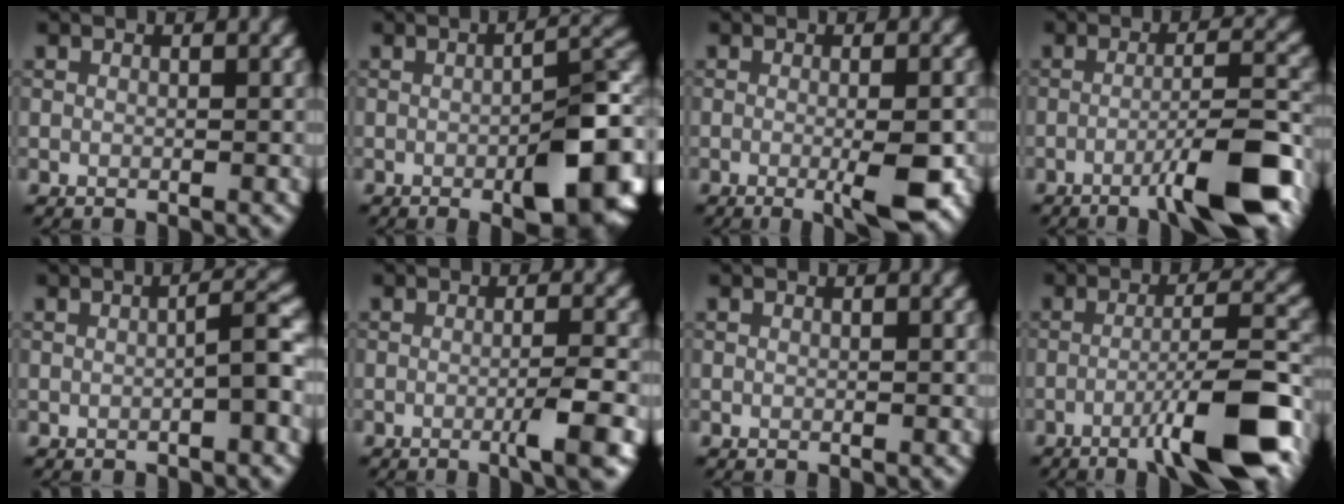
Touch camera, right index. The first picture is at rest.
{"total": 9.0, "force": [-2.8, 2.5, 8.1], "torque": [-0.105, 0.002, -0.043]}
{"total": 4.3, "force": [-1.1, 0.6, 4.1], "torque": [-0.064, -0.006, -0.018]}
{"total": 8.3, "force": [-4.3, 1.1, 7.0], "torque": [-0.103, 0.009, -0.073]}
{"total": 2.3, "force": [-0.7, 0.2, 2.2], "torque": [-0.036, 0.015, -0.015]}
{"total": 3.4, "force": [-1.2, 0.4, 3.2], "torque": [-0.044, 0.004, -0.025]}
{"total": 0.0}
{"total": 9.5, "force": [-4.8, 1.3, 8.1], "torque": [-0.119, 0.009, -0.082]}